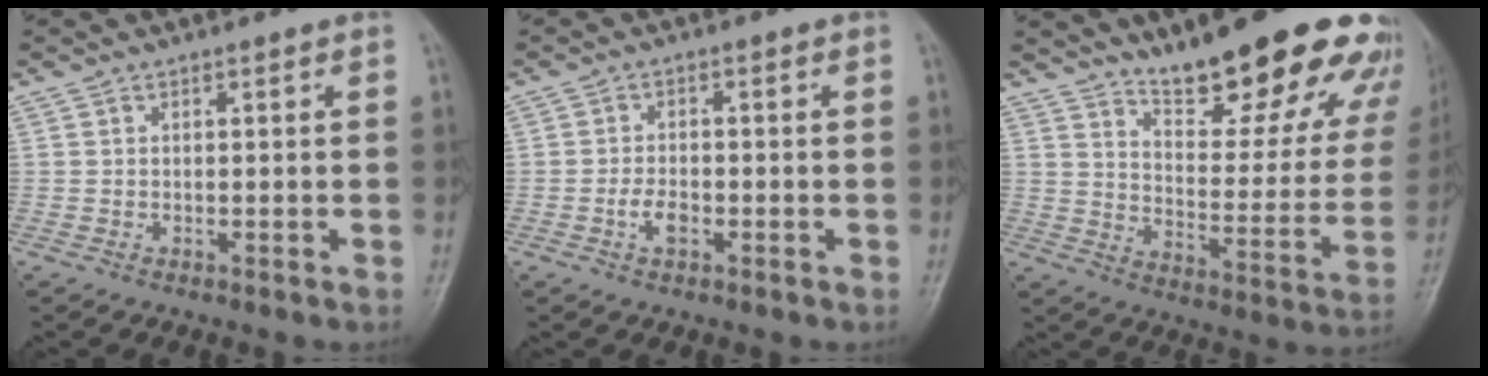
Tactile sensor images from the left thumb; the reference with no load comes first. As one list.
[{"total": 3.2, "force": [-1.4, 1.8, 2.3], "torque": [-0.036, 0.008, -0.027]}, {"total": 24.6, "force": [18.5, 7.2, 14.6], "torque": [-0.150, -0.104, 0.254]}]